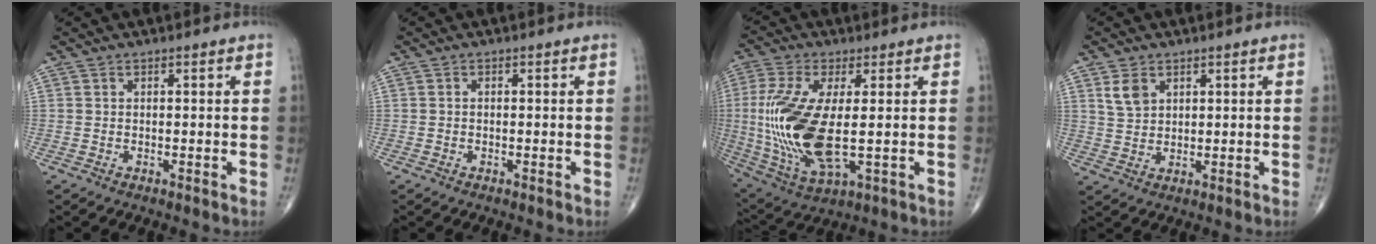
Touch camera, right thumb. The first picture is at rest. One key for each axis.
{"total": 0.0}
{"total": 18.3, "fx": -0.4, "fy": 7.0, "fz": 16.9, "tx": -0.391, "ty": -0.019, "tz": 0.001}
{"total": 4.1, "fx": 2.1, "fy": 2.8, "fz": 2.2, "tx": -0.035, "ty": -0.008, "tz": 0.047}